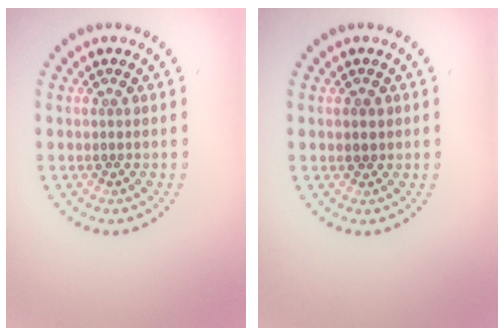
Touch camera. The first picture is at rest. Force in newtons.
{"total": 1.2, "press": 1.2, "slide": 0.4}